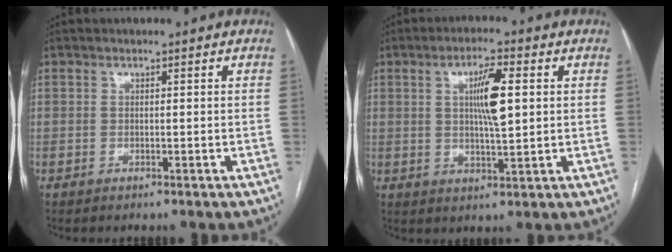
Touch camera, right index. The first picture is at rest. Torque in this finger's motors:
{"motor_torque": [0.74, 0.53, 0.35, 0.09]}